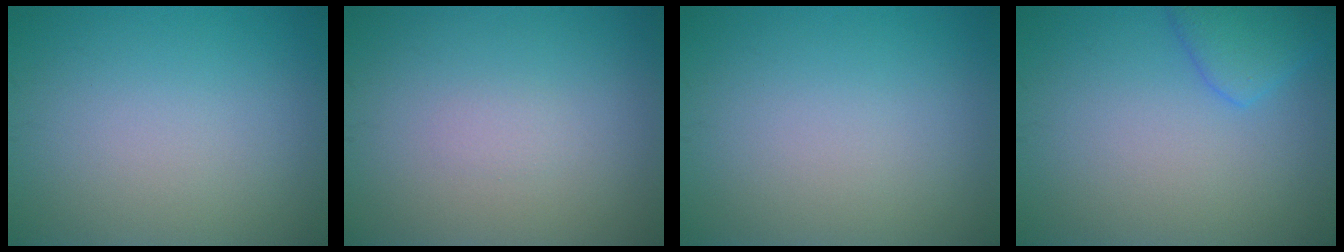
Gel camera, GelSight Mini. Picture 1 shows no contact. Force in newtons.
{"total": 0.6, "press": 0.6, "slide": 0.0}
{"total": 0.0}
{"total": 2.9, "press": 2.9, "slide": 0.2}